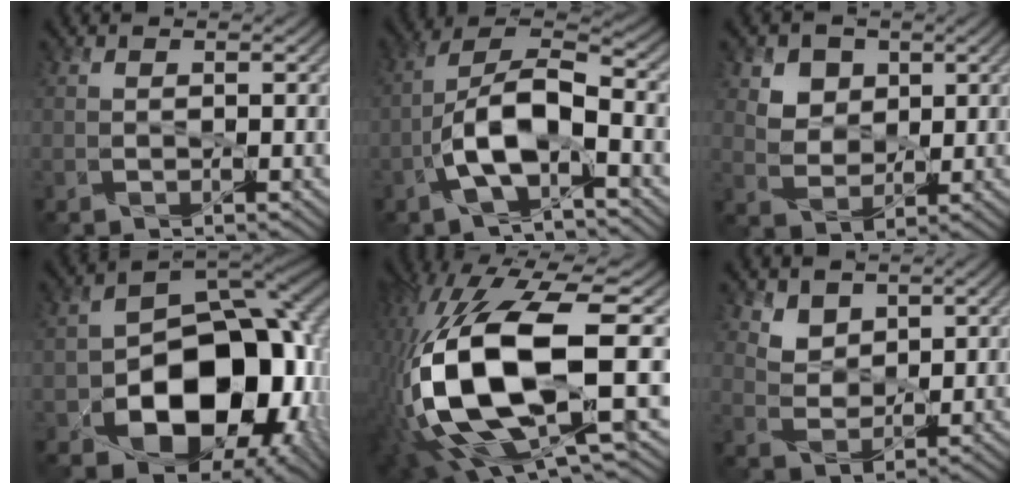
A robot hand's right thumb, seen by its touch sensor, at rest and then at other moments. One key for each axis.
{"total": 9.1, "fx": -3.8, "fy": 3.6, "fz": 7.5, "tx": -0.145, "ty": 0.016, "tz": -0.078}
{"total": 6.0, "fx": 3.3, "fy": 4.3, "fz": 2.5, "tx": -0.085, "ty": -0.007, "tz": 0.075}
{"total": 16.7, "fx": -5.4, "fy": 11.3, "fz": 11.1, "tx": -0.153, "ty": -0.043, "tz": -0.072}
{"total": 18.8, "fx": -2.4, "fy": 7.0, "fz": 17.4, "tx": -0.402, "ty": -0.023, "tz": -0.024}
{"total": 4.0, "fx": 3.0, "fy": 2.3, "fz": 1.4, "tx": -0.053, "ty": -0.026, "tz": 0.070}